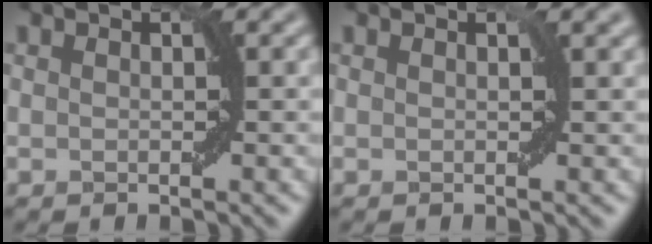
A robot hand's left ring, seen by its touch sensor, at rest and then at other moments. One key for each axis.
{"total": 0.9, "fx": 0.5, "fy": 0.0, "fz": 0.7, "tx": -0.008, "ty": 0.002, "tz": 0.009}